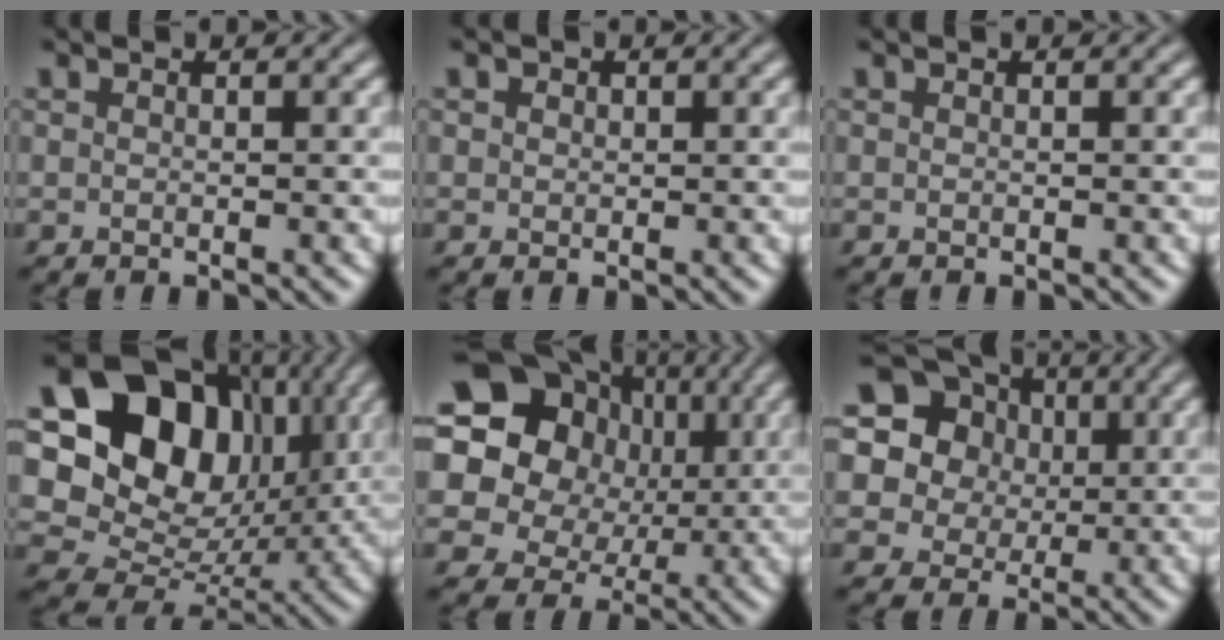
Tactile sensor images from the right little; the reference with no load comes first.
{"total": 0.9, "force": [0.4, 0.8, 0.3], "torque": [-0.003, -0.002, 0.001]}
{"total": 0.0}
{"total": 15.6, "force": [4.6, 12.1, 8.7], "torque": [-0.152, 0.017, 0.080]}
{"total": 20.9, "force": [5.6, 18.1, 8.8], "torque": [-0.193, 0.038, 0.067]}
{"total": 21.9, "force": [8.8, 18.5, 7.9], "torque": [-0.218, 0.060, 0.120]}